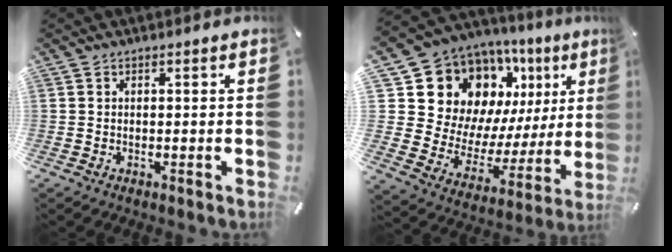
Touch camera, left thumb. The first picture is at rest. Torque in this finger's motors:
{"motor_torque": [2.50, 2.50, 1.44, -1.33, 0.10]}